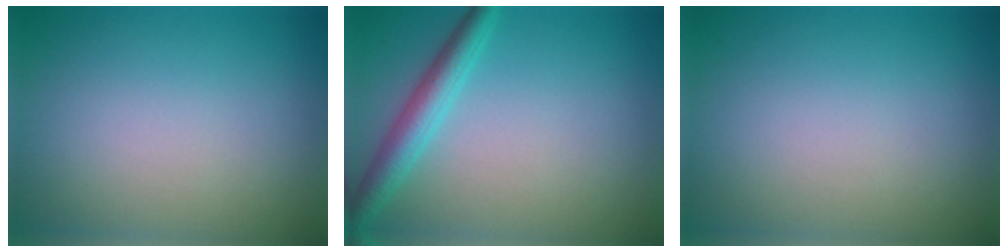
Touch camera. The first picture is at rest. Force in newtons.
{"total": 3.4, "press": 3.4, "slide": 0.1}
{"total": 0.0}